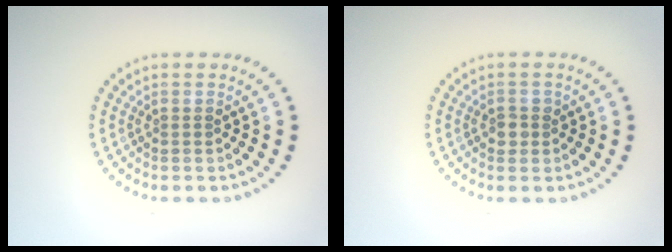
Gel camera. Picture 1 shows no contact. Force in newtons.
{"total": 1.3, "press": 1.2, "slide": 0.5}